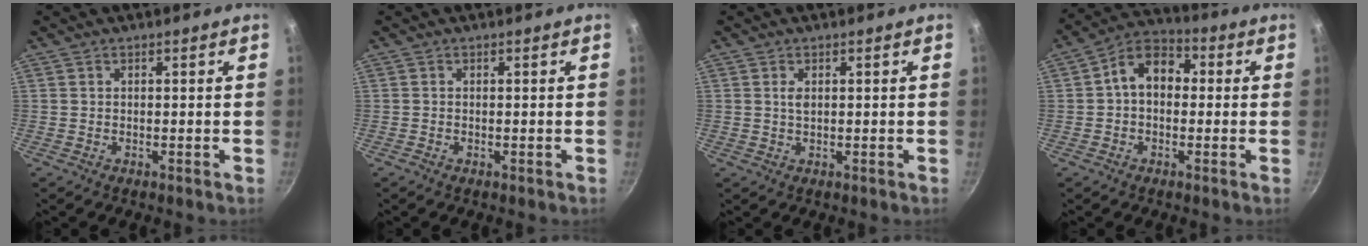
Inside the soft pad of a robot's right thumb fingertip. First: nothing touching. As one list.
[{"total": 0.0}, {"total": 1.3, "force": [0.4, 0.7, 1.1], "torque": [-0.019, -0.002, 0.007]}, {"total": 9.0, "force": [0.6, 6.6, 6.2], "torque": [-0.063, 0.028, -0.010]}]